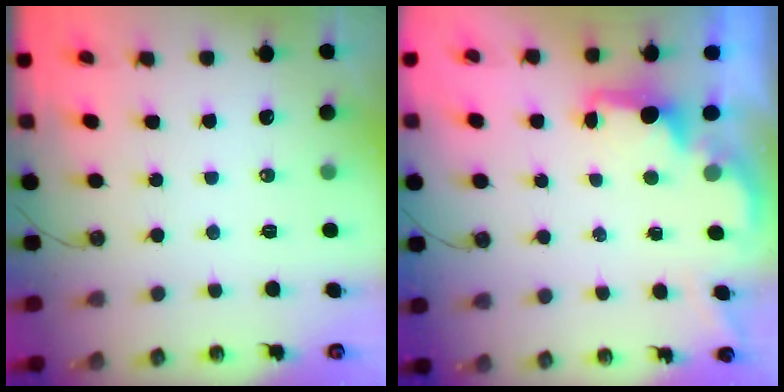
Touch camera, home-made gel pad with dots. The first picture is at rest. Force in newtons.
{"total": 1.6, "press": 1.5, "slide": 0.6}